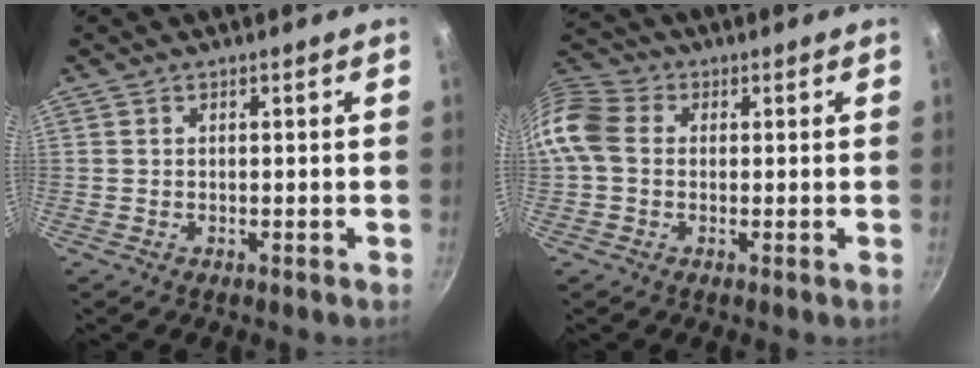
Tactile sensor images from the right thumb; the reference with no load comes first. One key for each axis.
{"total": 11.9, "fx": 0.5, "fy": 9.5, "fz": 7.1, "tx": -0.143, "ty": 0.027, "tz": -0.010}